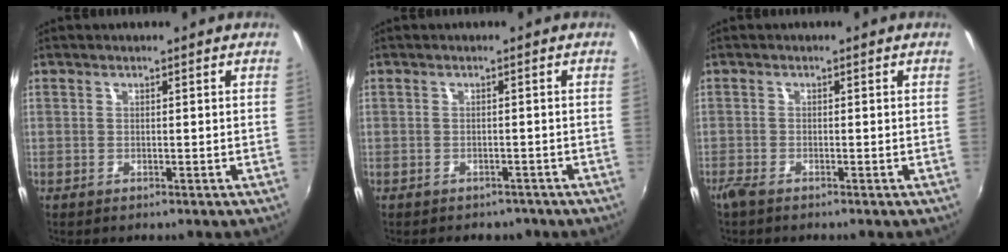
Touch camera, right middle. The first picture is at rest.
{"total": 4.6, "force": [-3.7, 2.4, 1.3], "torque": [-0.030, -0.012, -0.045]}
{"total": 1.8, "force": [-1.5, 0.2, 1.0], "torque": [-0.023, -0.007, -0.032]}